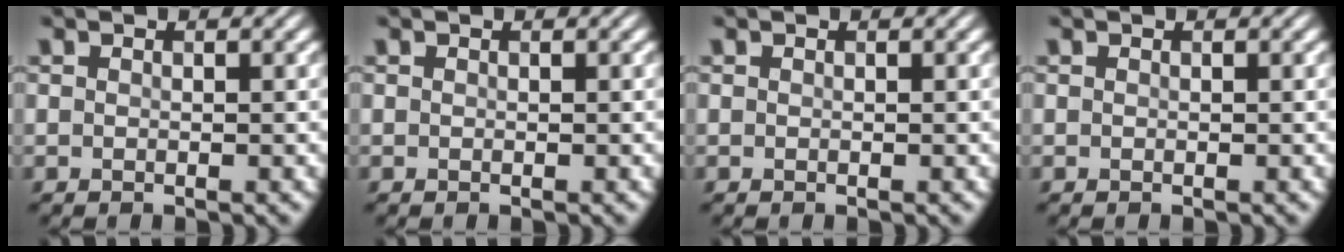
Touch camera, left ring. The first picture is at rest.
{"total": 0.0}
{"total": 0.0}
{"total": 0.0}